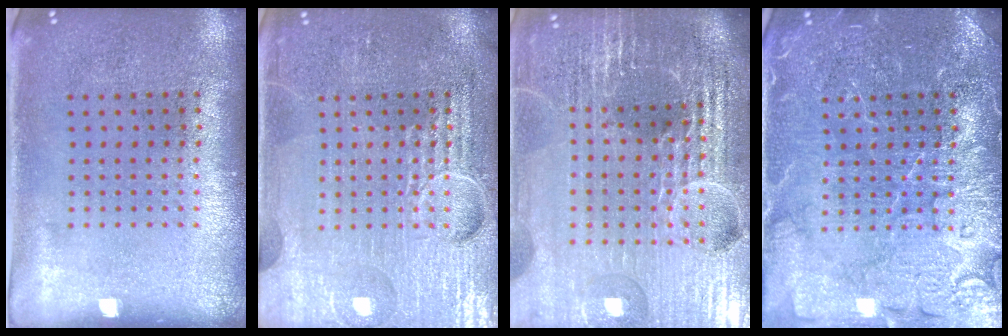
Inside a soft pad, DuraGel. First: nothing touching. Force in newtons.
{"total": 7.2, "press": 7.2, "slide": 0.9}
{"total": 6.6, "press": 5.8, "slide": 3.2}
{"total": 4.5, "press": 4.4, "slide": 0.6}